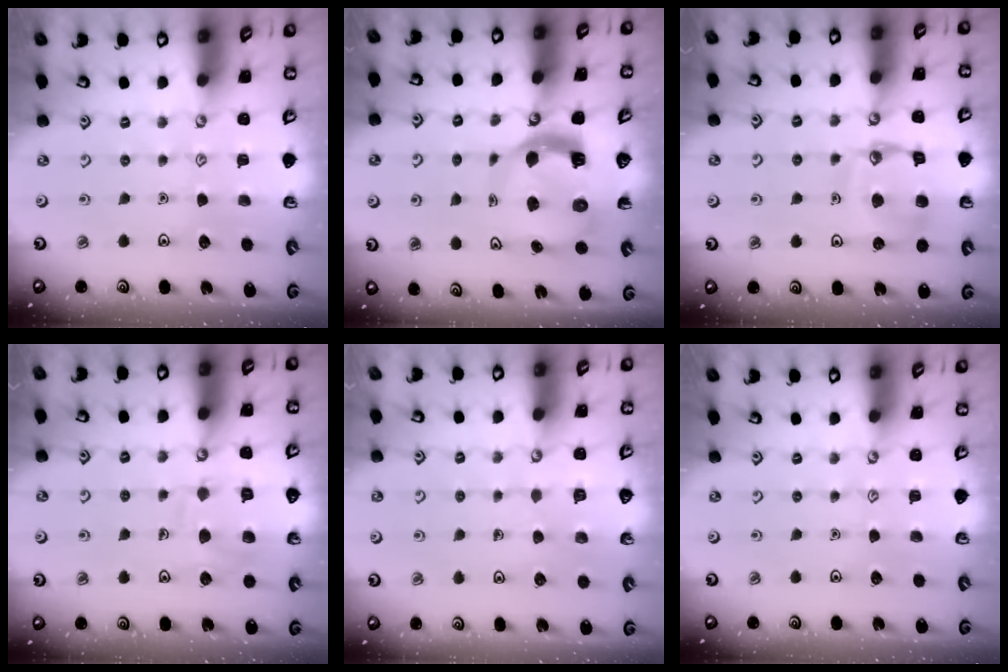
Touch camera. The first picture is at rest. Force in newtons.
{"total": 8.5, "press": 8.4, "slide": 1.3}
{"total": 13.8, "press": 13.7, "slide": 1.5}
{"total": 9.7, "press": 9.6, "slide": 0.8}
{"total": 2.9, "press": 2.9, "slide": 0.2}
{"total": 0.0}